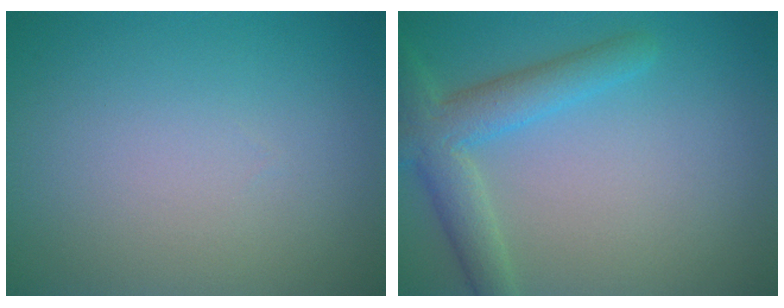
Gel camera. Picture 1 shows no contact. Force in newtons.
{"total": 4.4, "press": 4.4, "slide": 0.2}